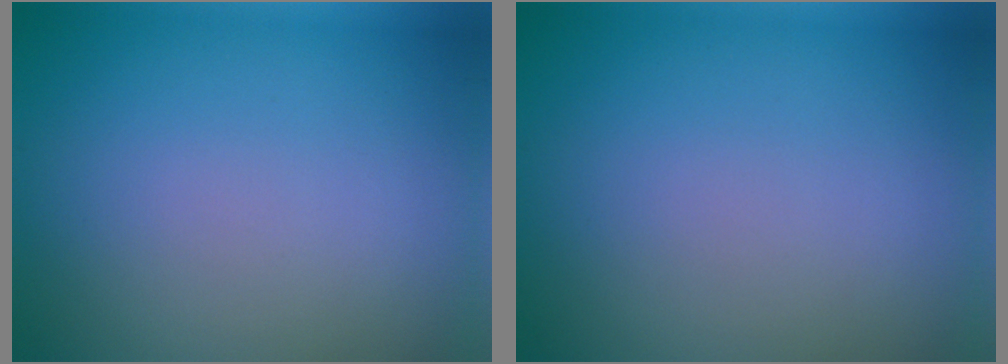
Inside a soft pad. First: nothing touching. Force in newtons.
{"total": 0.0}